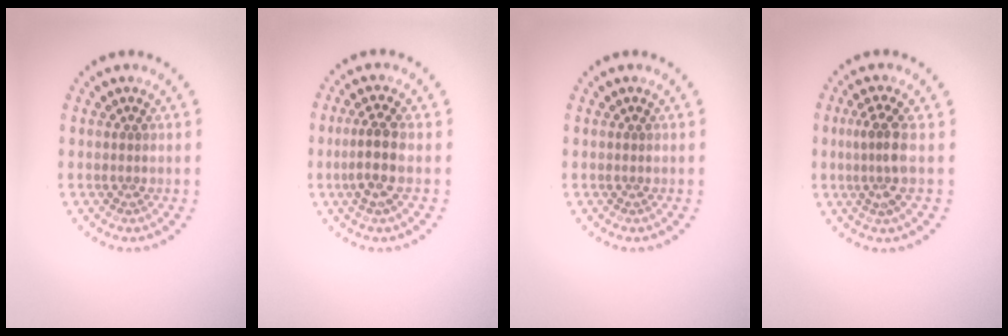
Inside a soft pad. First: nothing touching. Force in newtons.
{"total": 2.6, "press": 2.1, "slide": 1.4}
{"total": 0.0}
{"total": 2.7, "press": 2.2, "slide": 1.7}